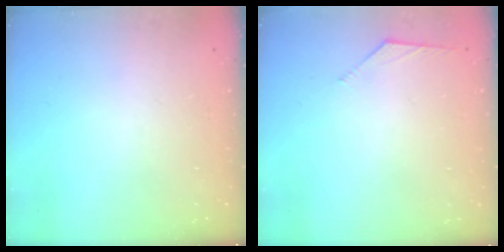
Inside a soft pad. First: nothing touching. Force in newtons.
{"total": 2.5, "press": 2.4, "slide": 0.7}